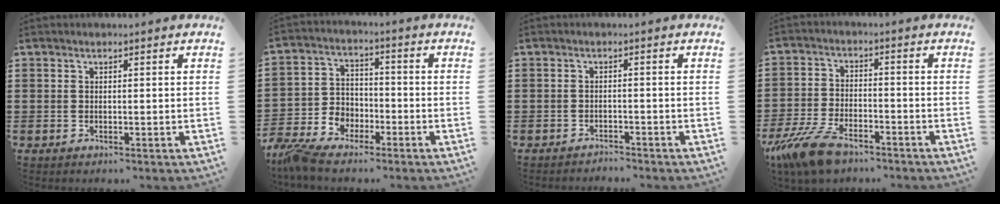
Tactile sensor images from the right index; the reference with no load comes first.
{"total": 6.0, "force": [-4.5, 3.3, 2.0], "torque": [-0.067, 0.008, -0.095]}
{"total": 1.7, "force": [-1.7, 0.0, -0.1], "torque": [-0.004, -0.001, -0.036]}
{"total": 8.8, "force": [-6.6, 3.1, 4.9], "torque": [-0.127, 0.006, -0.131]}